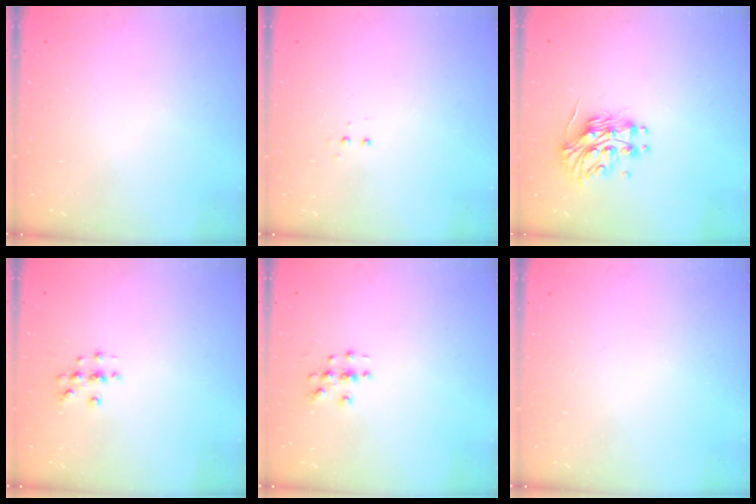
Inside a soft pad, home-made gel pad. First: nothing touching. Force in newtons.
{"total": 3.3, "press": 3.2, "slide": 0.7}
{"total": 13.2, "press": 13.2, "slide": 0.8}
{"total": 3.0, "press": 3.0, "slide": 0.3}
{"total": 3.2, "press": 3.2, "slide": 0.2}
{"total": 0.0}